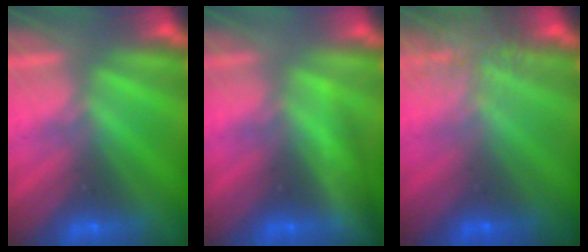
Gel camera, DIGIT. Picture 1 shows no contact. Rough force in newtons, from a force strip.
{"total": 3.4}
{"total": 7.3}